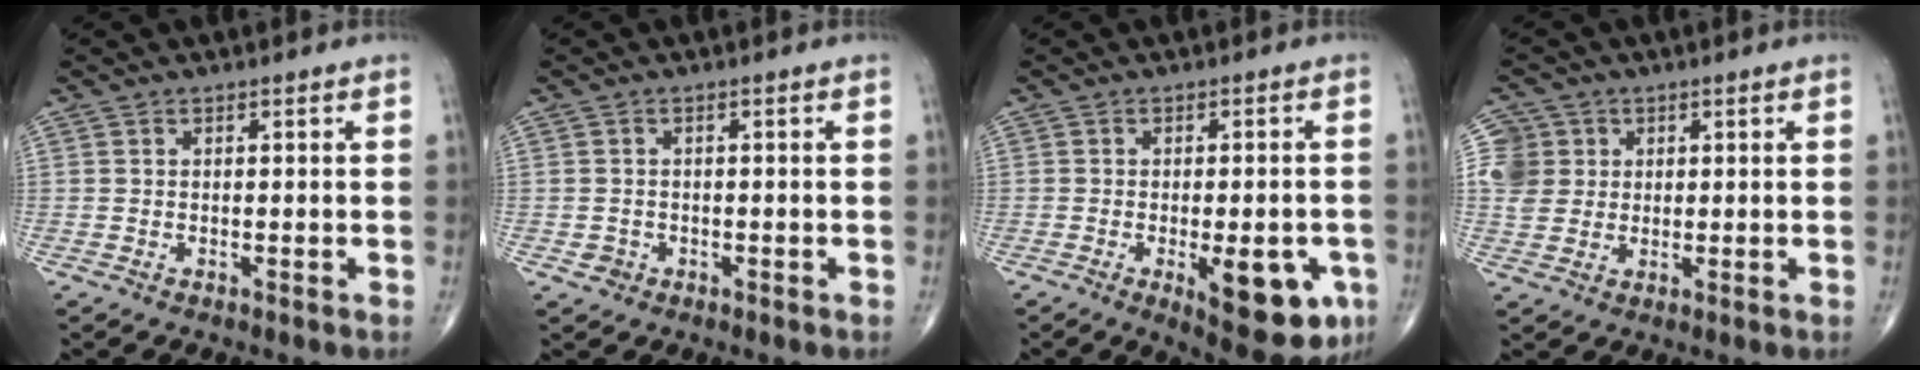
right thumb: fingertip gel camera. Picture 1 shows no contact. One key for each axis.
{"total": 1.5, "fx": -0.6, "fy": 1.3, "fz": 0.2, "tx": 0.002, "ty": 0.007, "tz": -0.009}
{"total": 12.9, "fx": -4.6, "fy": 5.0, "fz": 11.0, "tx": -0.119, "ty": 0.001, "tz": -0.047}
{"total": 6.4, "fx": 1.5, "fy": 6.0, "fz": 1.5, "tx": -0.008, "ty": 0.004, "tz": 0.028}